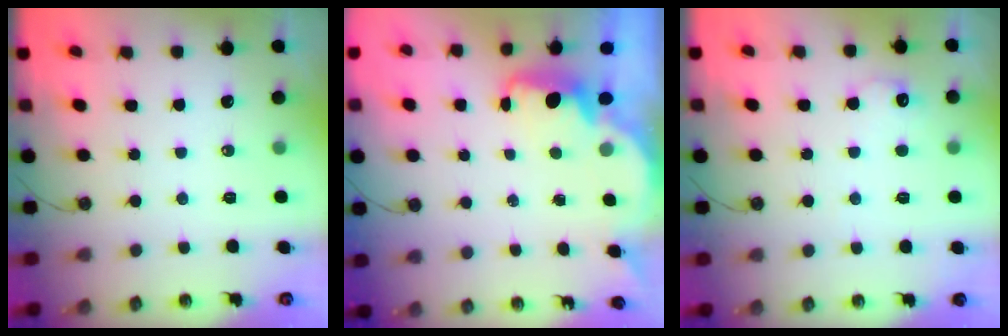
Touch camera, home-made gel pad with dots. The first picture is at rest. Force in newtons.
{"total": 2.3, "press": 2.2, "slide": 0.6}
{"total": 7.6, "press": 7.6, "slide": 0.4}